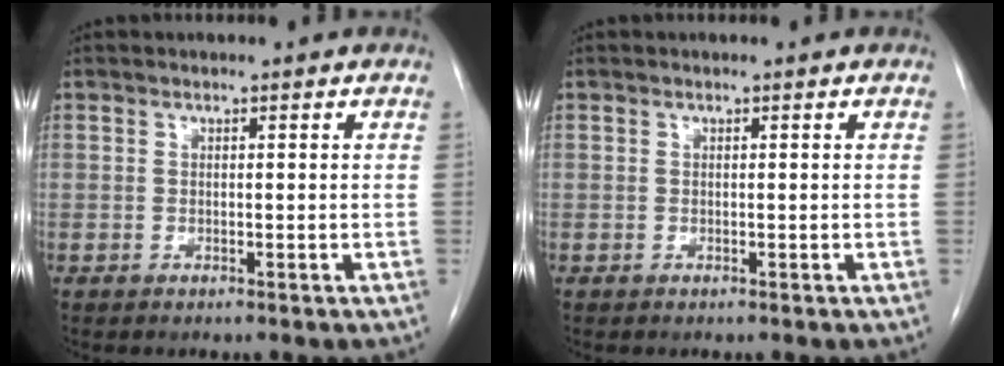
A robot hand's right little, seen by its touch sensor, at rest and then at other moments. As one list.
[{"total": 0.0}]